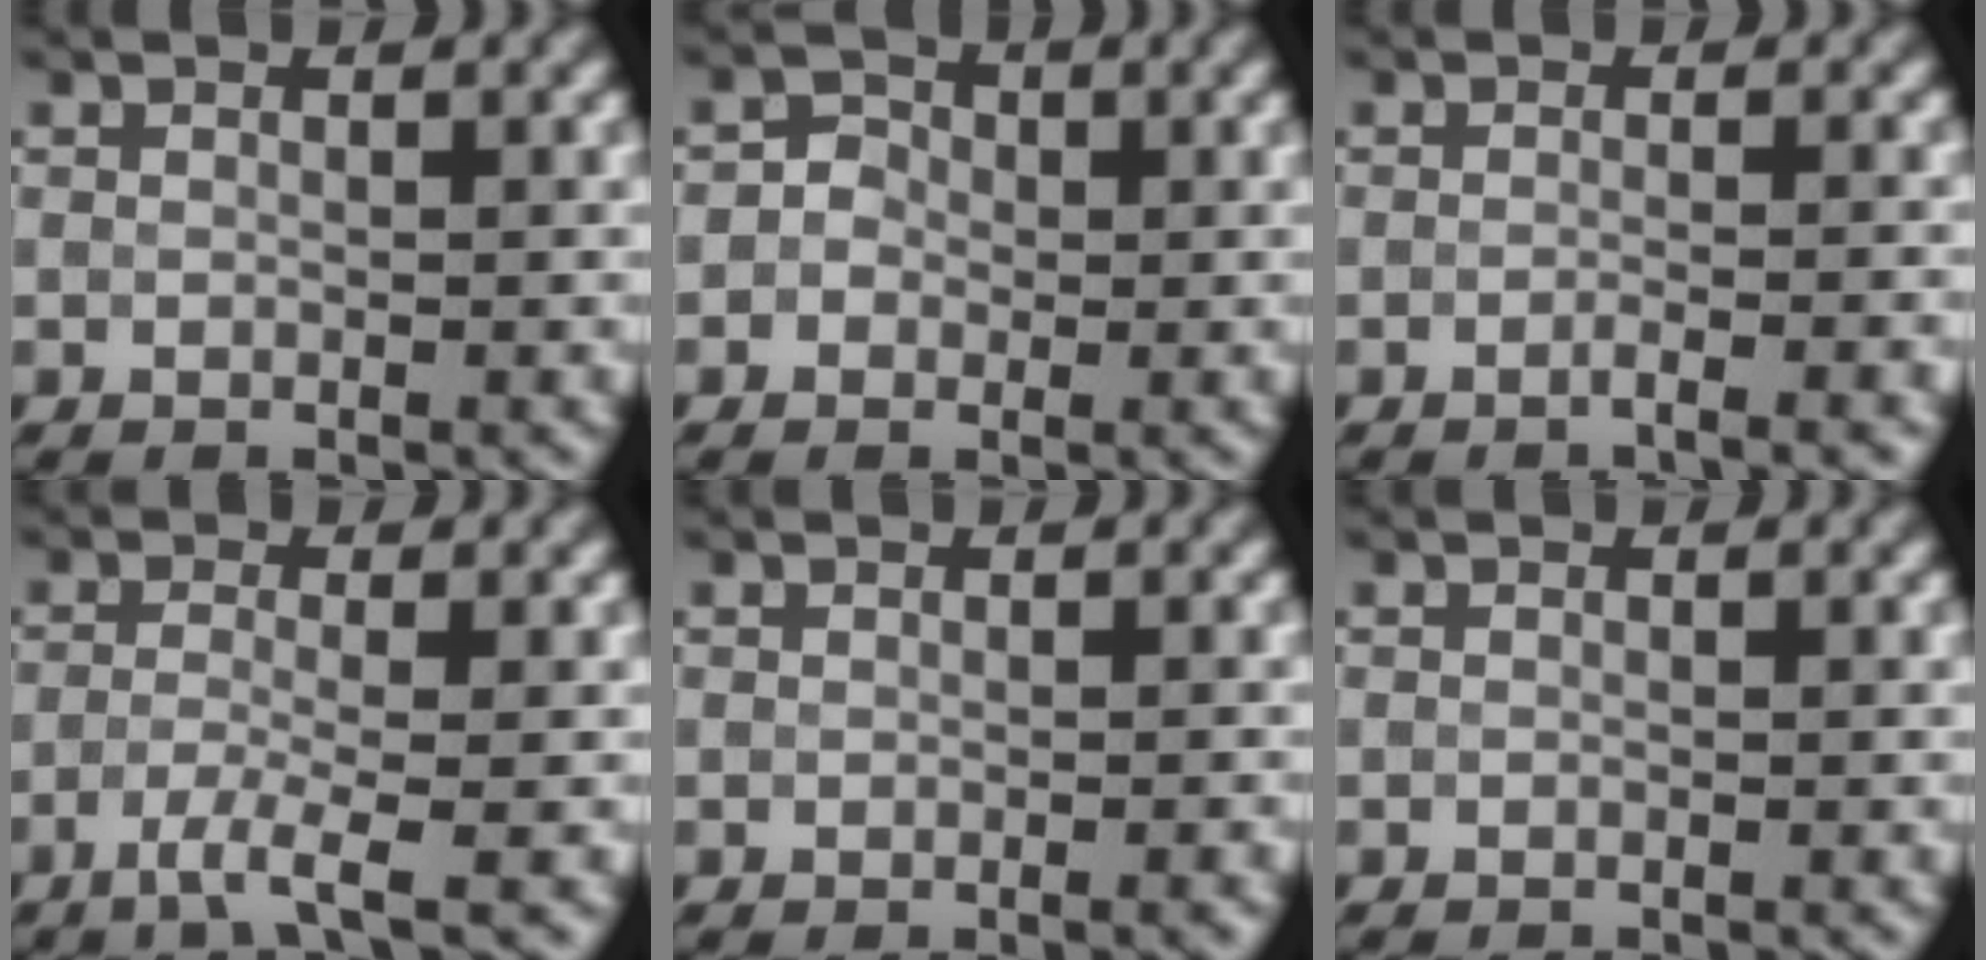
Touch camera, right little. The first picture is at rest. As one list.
[{"total": 1.5, "force": [0.0, 1.4, 0.4], "torque": [0.000, 0.004, -0.010]}, {"total": 2.7, "force": [-1.4, 0.7, 2.2], "torque": [-0.016, 0.000, -0.031]}, {"total": 3.2, "force": [-1.6, 0.4, 2.7], "torque": [-0.047, -0.003, -0.043]}, {"total": 0.7, "force": [-0.3, 0.1, 0.6], "torque": [-0.005, 0.001, -0.006]}, {"total": 0.8, "force": [-0.8, 0.0, 0.0], "torque": [0.005, -0.006, -0.016]}]